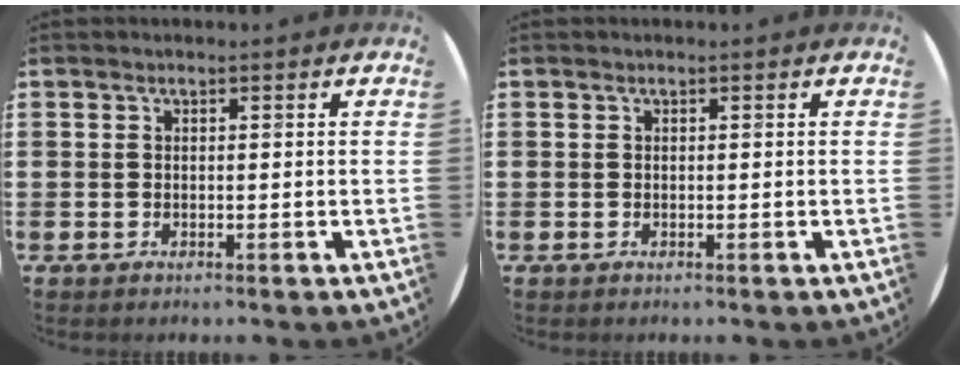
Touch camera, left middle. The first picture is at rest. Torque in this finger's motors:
{"motor_torque": [0.88, -1.25, 0.06, 0.02]}